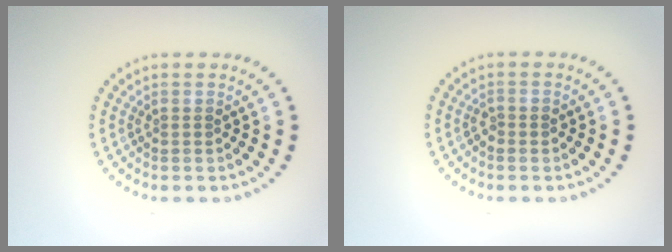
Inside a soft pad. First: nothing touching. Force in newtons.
{"total": 0.8, "press": 0.8, "slide": 0.1}